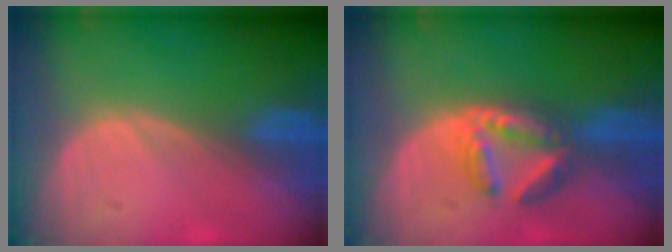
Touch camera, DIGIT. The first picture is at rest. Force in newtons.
{"total": 6.0, "press": 5.7, "slide": 1.7}